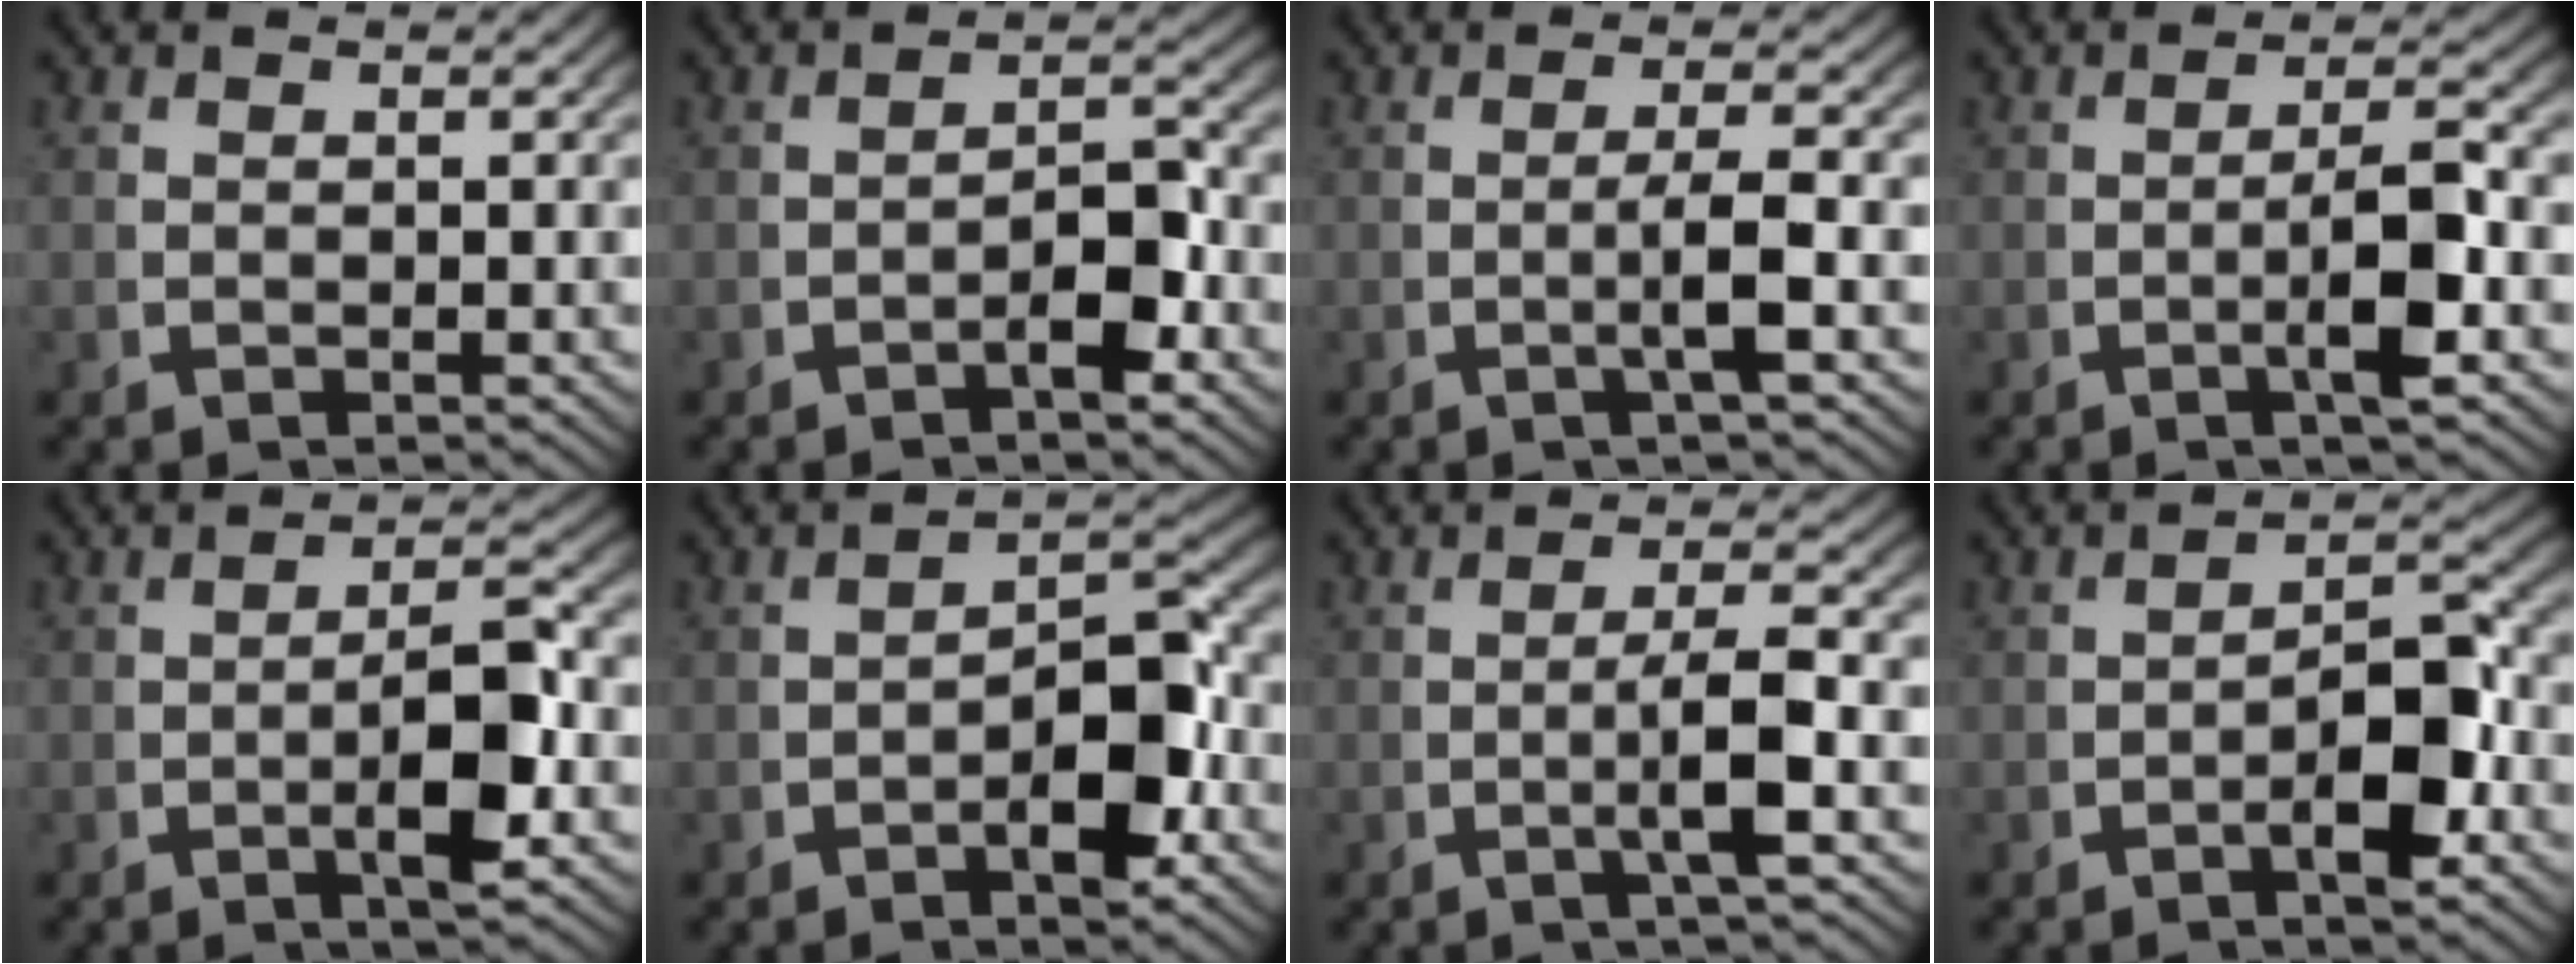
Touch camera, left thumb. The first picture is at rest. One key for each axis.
{"total": 3.3, "fx": -1.0, "fy": 1.1, "fz": 2.9, "tx": -0.046, "ty": -0.006, "tz": -0.015}
{"total": 3.1, "fx": -0.4, "fy": 0.5, "fz": 3.1, "tx": -0.063, "ty": 0.002, "tz": -0.011}
{"total": 4.7, "fx": -0.6, "fy": 1.2, "fz": 4.5, "tx": -0.080, "ty": -0.001, "tz": -0.012}
{"total": 5.5, "fx": -0.6, "fy": 1.8, "fz": 5.2, "tx": -0.088, "ty": -0.005, "tz": -0.013}
{"total": 6.1, "fx": -1.0, "fy": 2.8, "fz": 5.4, "tx": -0.076, "ty": -0.005, "tz": -0.017}
{"total": 4.2, "fx": -0.5, "fy": 0.8, "fz": 4.1, "tx": -0.081, "ty": 0.001, "tz": -0.012}
{"total": 5.6, "fx": -0.9, "fy": 2.1, "fz": 5.1, "tx": -0.076, "ty": -0.005, "tz": -0.017}